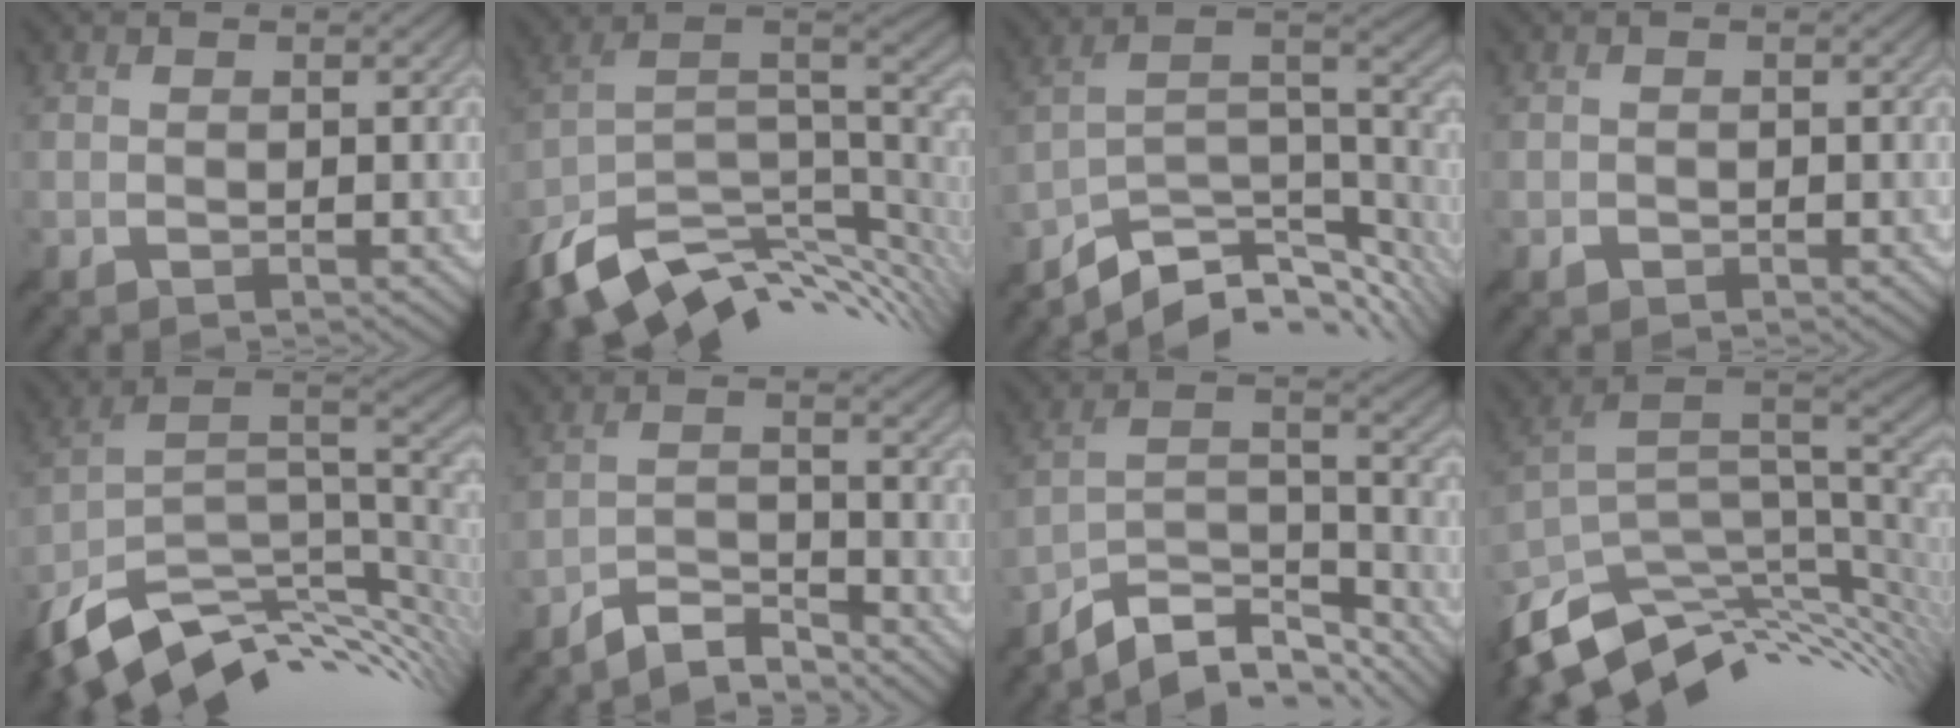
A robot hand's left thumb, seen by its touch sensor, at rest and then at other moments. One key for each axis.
{"total": 13.5, "fx": -7.3, "fy": 6.2, "fz": 9.4, "tx": -0.207, "ty": -0.018, "tz": -0.122}
{"total": 11.1, "fx": -8.1, "fy": 4.2, "fz": 6.4, "tx": -0.121, "ty": -0.001, "tz": -0.134}
{"total": 0.8, "fx": -0.4, "fy": 0.6, "fz": 0.1, "tx": 0.000, "ty": -0.005, "tz": -0.007}
{"total": 13.1, "fx": -6.1, "fy": 6.5, "fz": 9.5, "tx": -0.209, "ty": -0.024, "tz": -0.099}
{"total": 5.5, "fx": -5.1, "fy": 1.1, "fz": 1.6, "tx": -0.034, "ty": -0.003, "tz": -0.101}
{"total": 9.5, "fx": -7.7, "fy": 3.3, "fz": 4.5, "tx": -0.080, "ty": -0.003, "tz": -0.150}
{"total": 12.6, "fx": -4.9, "fy": 6.8, "fz": 9.4, "tx": -0.215, "ty": -0.030, "tz": -0.079}